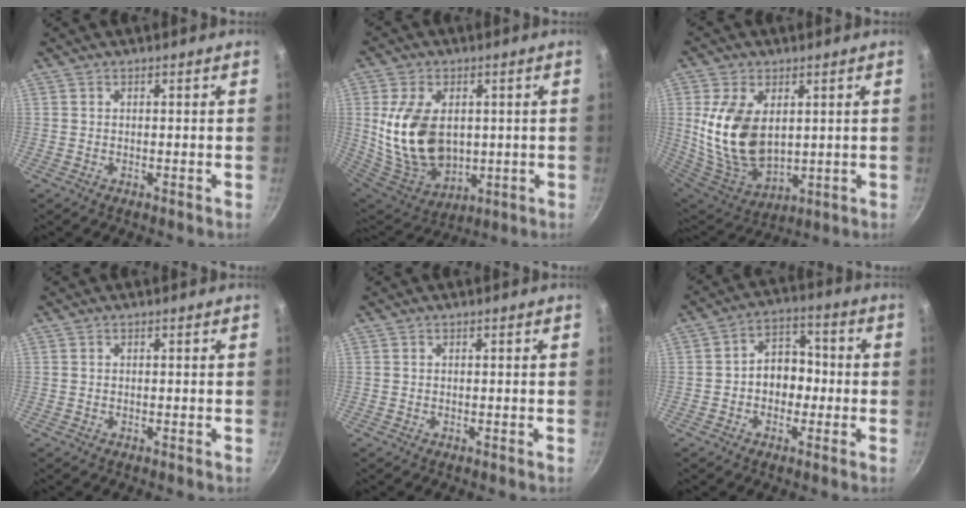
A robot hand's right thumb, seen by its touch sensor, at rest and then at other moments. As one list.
[{"total": 17.5, "force": [1.5, 11.9, 12.8], "torque": [-0.222, -0.023, 0.048]}, {"total": 16.3, "force": [2.7, 10.3, 12.4], "torque": [-0.228, -0.033, 0.069]}, {"total": 0.0}, {"total": 0.0}, {"total": 8.2, "force": [-1.1, 6.3, 5.1], "torque": [-0.025, 0.030, -0.027]}]